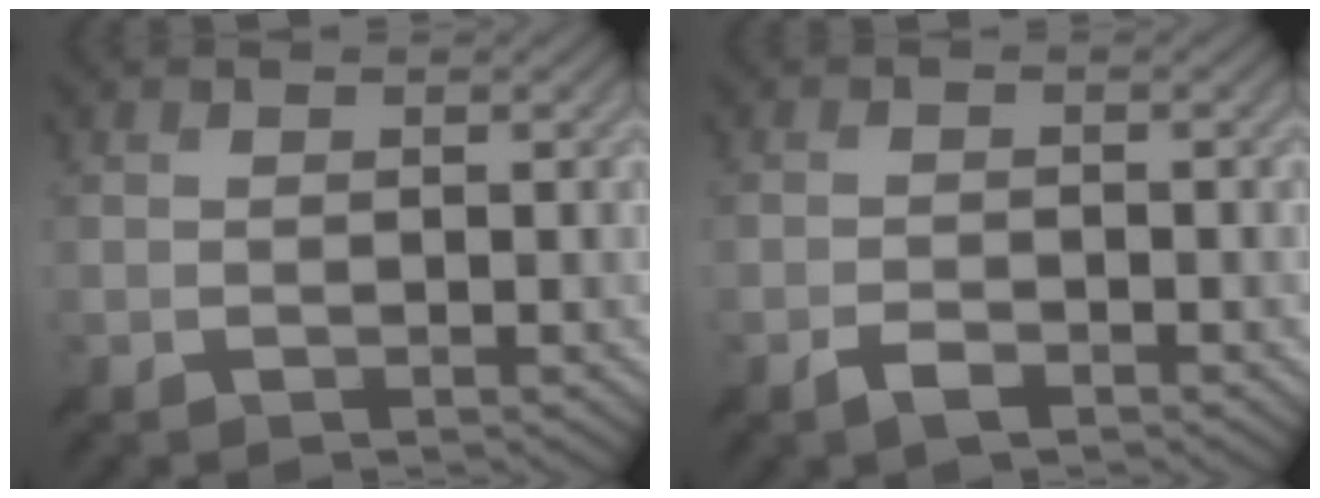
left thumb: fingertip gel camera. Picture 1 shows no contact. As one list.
[{"total": 1.8, "force": [-1.5, 0.5, 1.0], "torque": [-0.018, 0.001, -0.029]}]